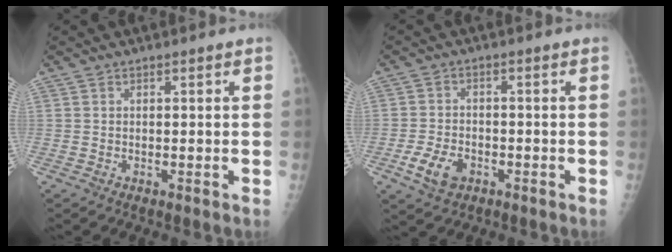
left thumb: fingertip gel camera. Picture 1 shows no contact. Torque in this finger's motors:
{"motor_torque": [-0.28, 0.43, 0.14, -0.07, 0.05]}